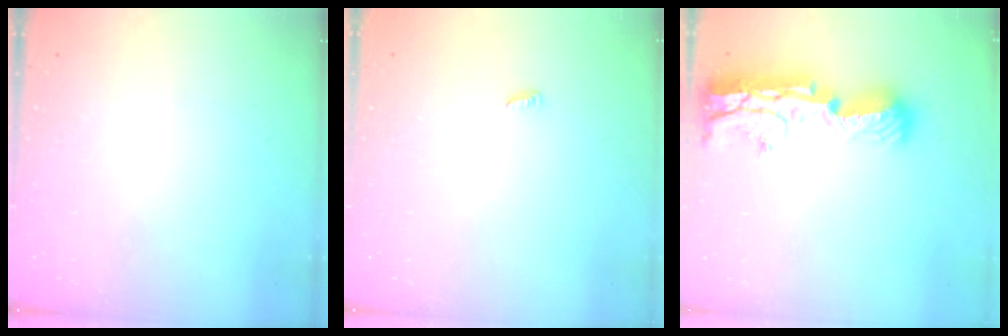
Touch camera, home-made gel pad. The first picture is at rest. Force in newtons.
{"total": 2.4, "press": 2.4, "slide": 0.2}
{"total": 20.1, "press": 19.4, "slide": 5.5}